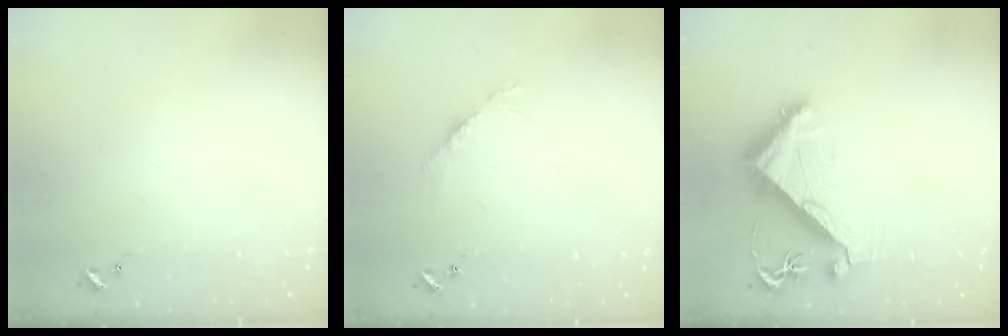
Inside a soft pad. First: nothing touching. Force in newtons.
{"total": 3.9, "press": 3.8, "slide": 0.5}
{"total": 8.5, "press": 8.4, "slide": 1.4}